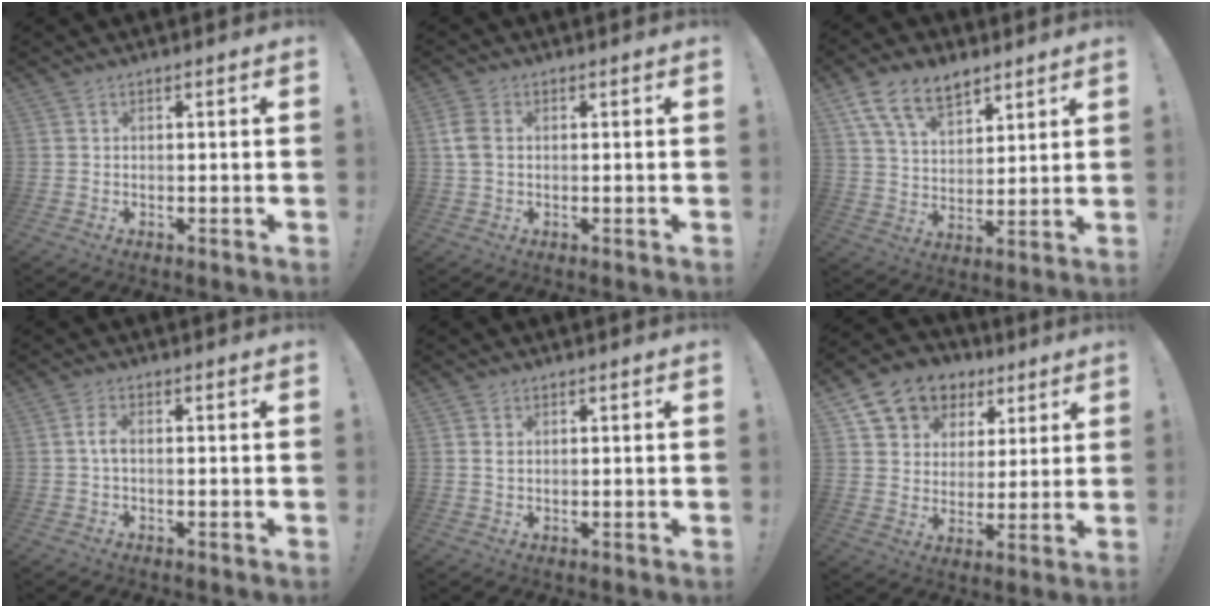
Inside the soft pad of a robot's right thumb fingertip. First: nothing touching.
{"total": 5.2, "force": [0.8, 3.4, 3.8], "torque": [-0.094, 0.003, 0.015]}
{"total": 13.4, "force": [8.5, 7.6, 6.9], "torque": [-0.124, -0.036, 0.162]}
{"total": 3.1, "force": [-0.3, 1.3, 2.8], "torque": [-0.063, 0.009, -0.006]}
{"total": 1.1, "force": [0.4, 0.9, 0.5], "torque": [-0.010, 0.002, 0.006]}
{"total": 12.7, "force": [7.1, 9.6, 4.5], "torque": [-0.070, -0.039, 0.138]}